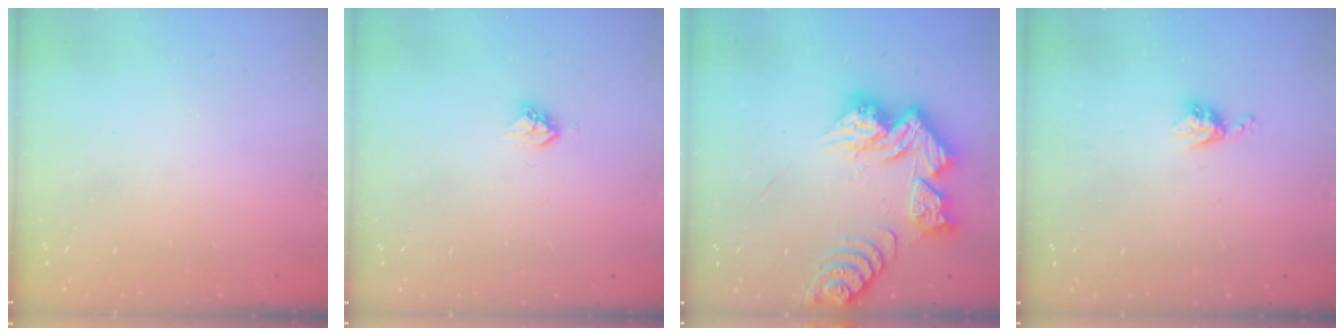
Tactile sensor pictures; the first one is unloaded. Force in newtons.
{"total": 4.6, "press": 4.6, "slide": 0.3}
{"total": 16.4, "press": 16.4, "slide": 1.5}
{"total": 3.6, "press": 3.6, "slide": 0.4}